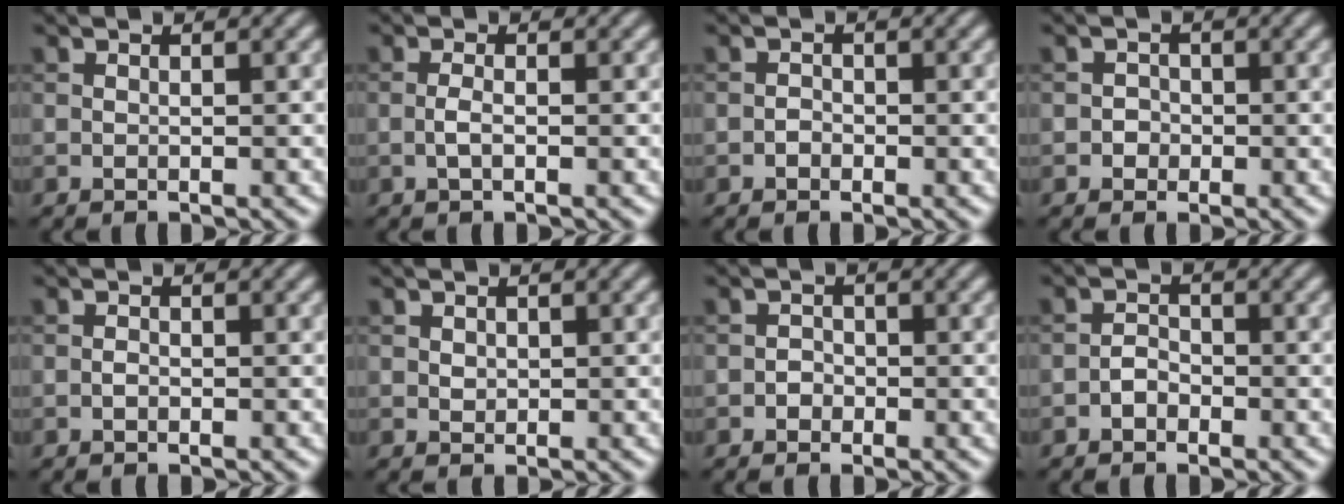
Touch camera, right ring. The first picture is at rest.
{"total": 1.1, "force": [-0.3, 0.3, 1.1], "torque": [-0.025, 0.000, -0.007]}
{"total": 0.7, "force": [-0.4, 0.5, 0.2], "torque": [-0.001, 0.001, -0.007]}
{"total": 1.1, "force": [-0.3, 1.0, 0.2], "torque": [0.007, 0.002, -0.007]}
{"total": 0.5, "force": [-0.2, 0.3, 0.4], "torque": [-0.007, 0.002, -0.005]}
{"total": 0.8, "force": [0.3, 0.6, 0.3], "torque": [-0.006, -0.001, 0.007]}
{"total": 0.9, "force": [-0.4, 0.8, 0.2], "torque": [0.003, 0.002, -0.008]}
{"total": 1.4, "force": [-0.7, 1.0, 0.6], "torque": [-0.011, 0.006, -0.016]}